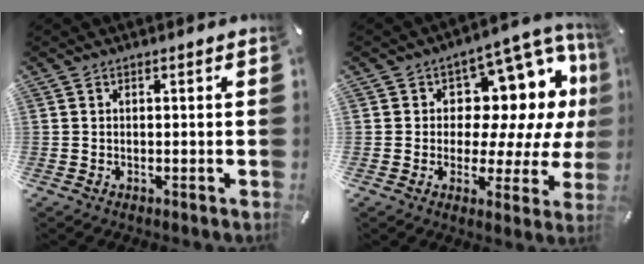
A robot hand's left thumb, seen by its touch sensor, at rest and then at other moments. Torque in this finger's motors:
{"motor_torque": [0.59, 0.11, 0.41, 0.26, 0.02]}